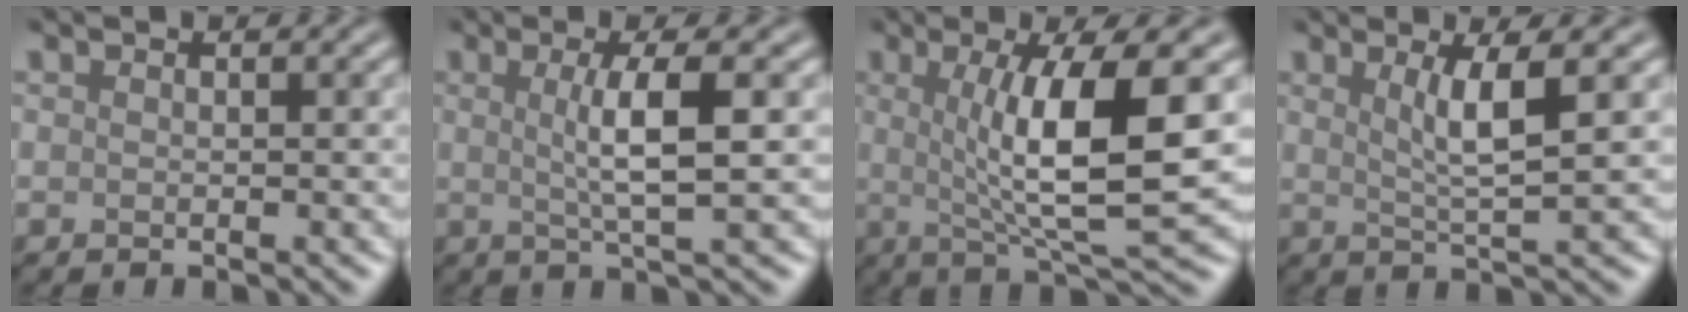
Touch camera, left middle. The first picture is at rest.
{"total": 4.4, "force": [0.5, 0.9, 4.2], "torque": [-0.070, 0.001, 0.008]}
{"total": 8.8, "force": [1.0, 1.8, 8.5], "torque": [-0.121, -0.009, 0.020]}
{"total": 4.0, "force": [1.3, 0.6, 3.8], "torque": [-0.064, -0.002, 0.024]}